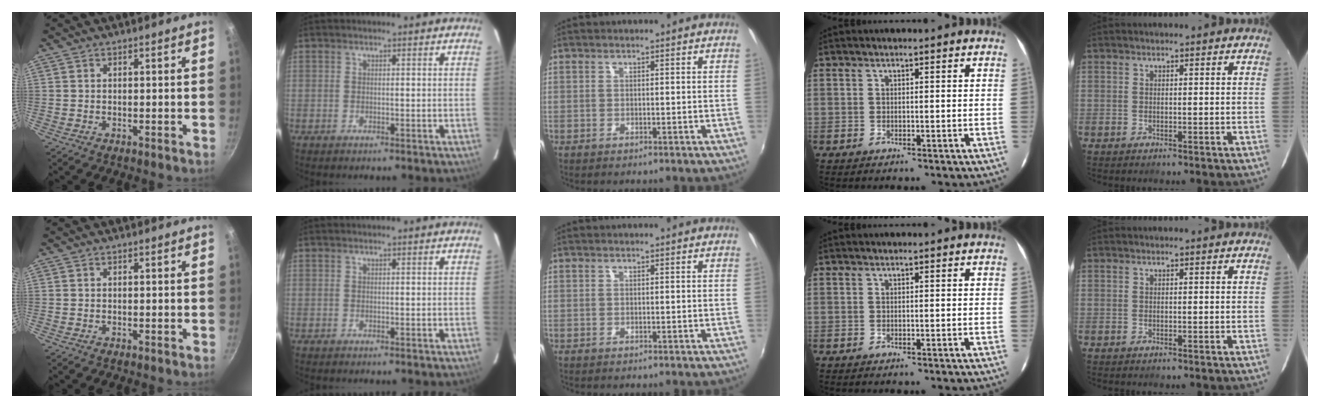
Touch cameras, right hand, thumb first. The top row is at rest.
{}